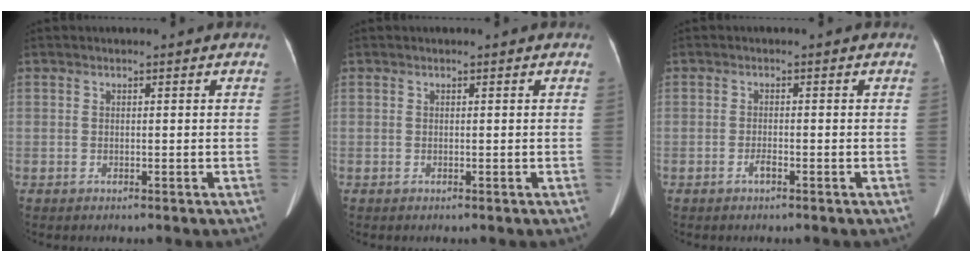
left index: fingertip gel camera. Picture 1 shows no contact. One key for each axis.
{"total": 0.0}
{"total": 2.0, "fx": -2.0, "fy": 0.1, "fz": 0.4, "tx": -0.012, "ty": 0.001, "tz": -0.029}